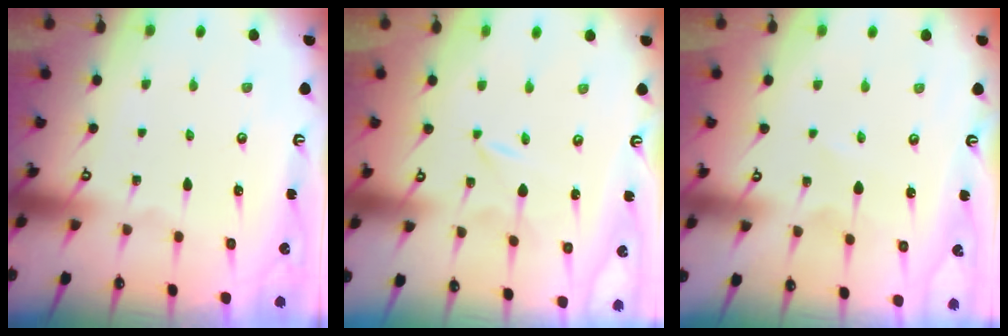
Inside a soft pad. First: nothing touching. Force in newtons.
{"total": 0.0}
{"total": 0.6, "press": 0.6, "slide": 0.2}